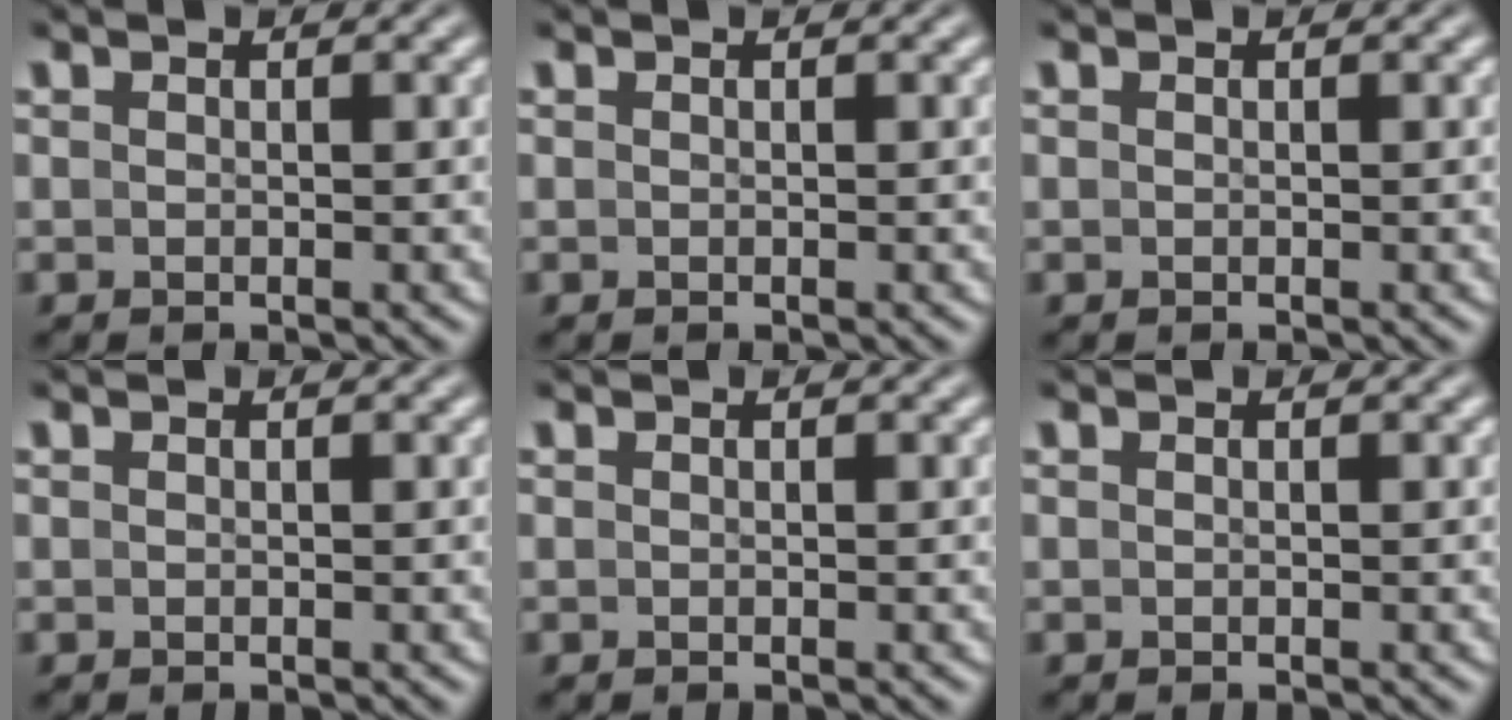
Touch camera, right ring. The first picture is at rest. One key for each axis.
{"total": 0.0}
{"total": 0.0}
{"total": 0.0}
{"total": 0.0}
{"total": 0.0}